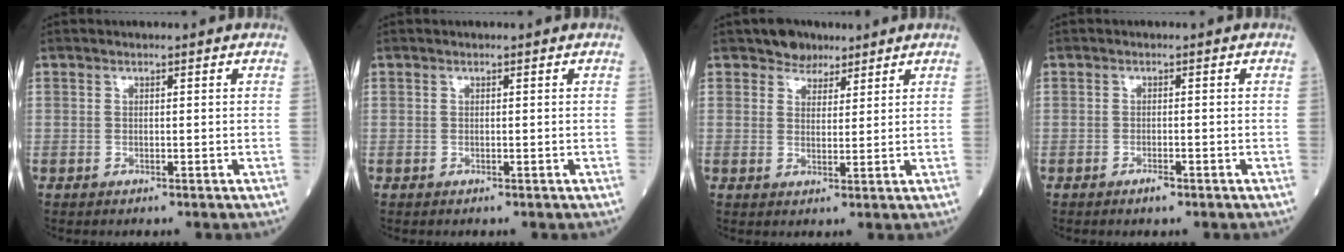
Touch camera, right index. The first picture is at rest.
{"total": 0.0}
{"total": 3.7, "force": [2.9, 2.3, 0.6], "torque": [-0.004, 0.003, 0.044]}
{"total": 1.2, "force": [-0.9, 0.3, 0.8], "torque": [-0.016, -0.001, -0.013]}